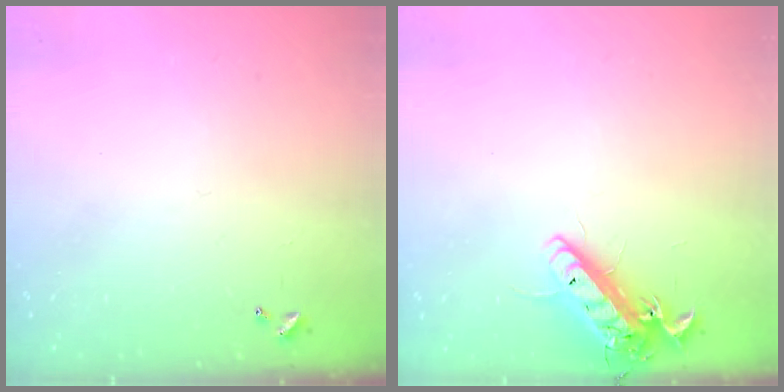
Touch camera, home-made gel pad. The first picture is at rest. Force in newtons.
{"total": 14.8, "press": 14.5, "slide": 2.8}